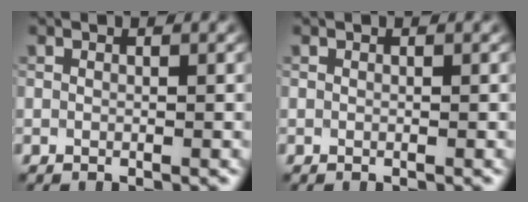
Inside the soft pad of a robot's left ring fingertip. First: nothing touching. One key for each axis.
{"total": 0.0}